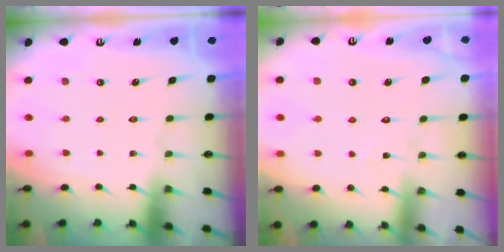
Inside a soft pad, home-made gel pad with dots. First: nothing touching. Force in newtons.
{"total": 6.7, "press": 6.7, "slide": 0.4}